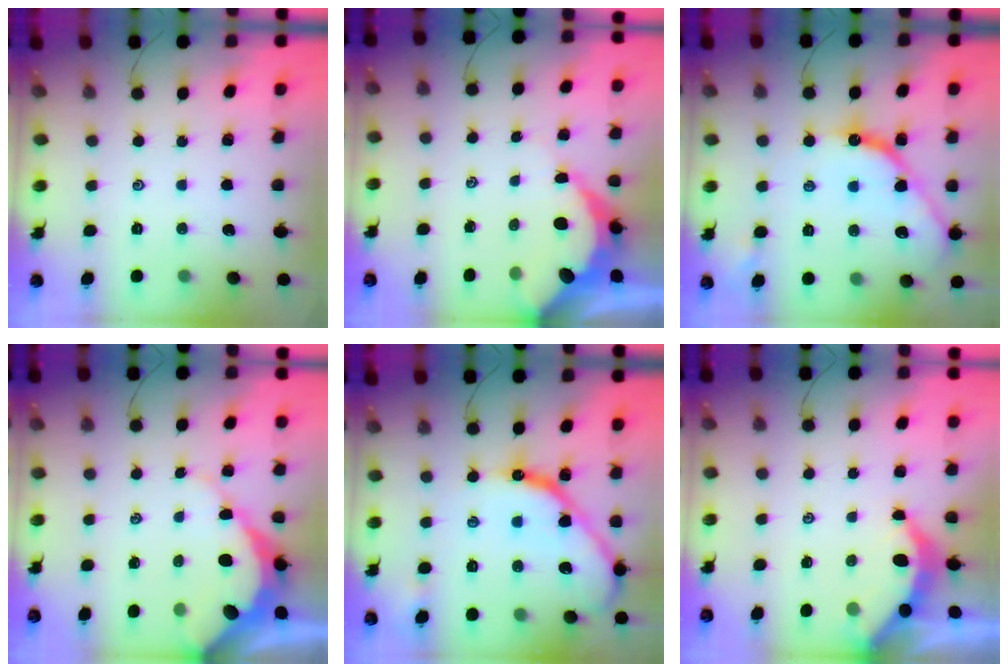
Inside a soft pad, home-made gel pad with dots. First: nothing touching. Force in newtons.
{"total": 7.2, "press": 7.1, "slide": 1.0}
{"total": 12.6, "press": 12.6, "slide": 1.0}
{"total": 8.7, "press": 8.6, "slide": 0.7}
{"total": 16.1, "press": 16.0, "slide": 1.5}
{"total": 3.6, "press": 3.6, "slide": 0.5}